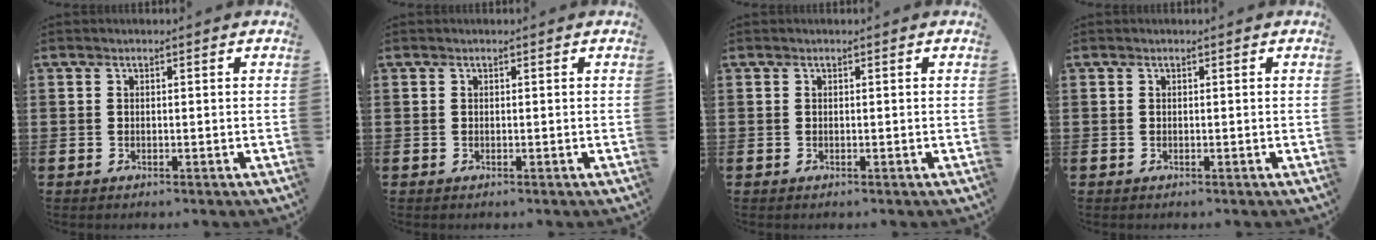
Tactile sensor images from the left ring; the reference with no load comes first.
{"total": 0.0}
{"total": 0.0}
{"total": 0.0}